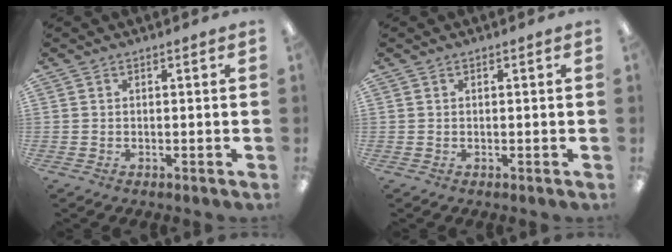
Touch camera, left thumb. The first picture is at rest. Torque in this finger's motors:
{"motor_torque": [0.00, 0.00, -0.05, -0.04, 0.00]}